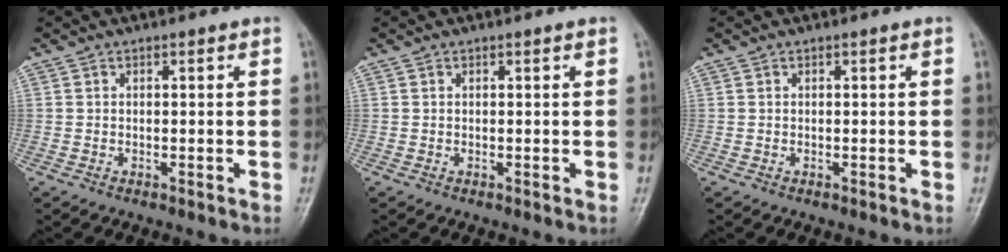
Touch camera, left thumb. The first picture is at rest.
{"total": 0.0}
{"total": 0.0}